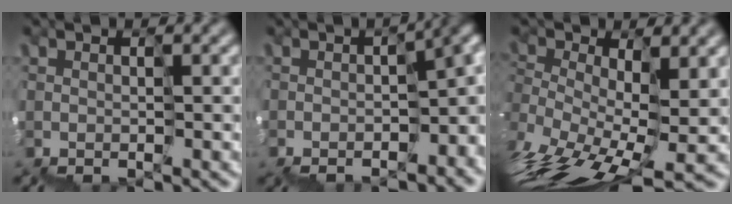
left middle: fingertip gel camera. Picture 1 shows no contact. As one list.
[{"total": 7.1, "force": [-3.0, 3.0, 5.8], "torque": [-0.061, -0.009, -0.035]}, {"total": 5.9, "force": [-3.0, 2.6, 4.4], "torque": [-0.109, -0.010, -0.065]}]